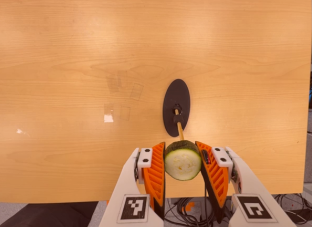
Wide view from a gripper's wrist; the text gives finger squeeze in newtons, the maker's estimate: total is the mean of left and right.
{"total": 12.7, "left": 12.1, "right": 13.3}